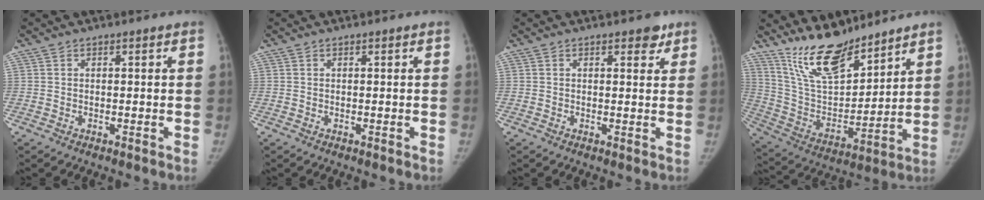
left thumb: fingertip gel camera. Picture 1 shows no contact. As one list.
[{"total": 0.0}, {"total": 2.6, "force": [1.7, 1.2, 1.4], "torque": [-0.002, -0.009, 0.021]}, {"total": 16.1, "force": [13.3, 5.1, 7.5], "torque": [-0.102, -0.084, 0.258]}]